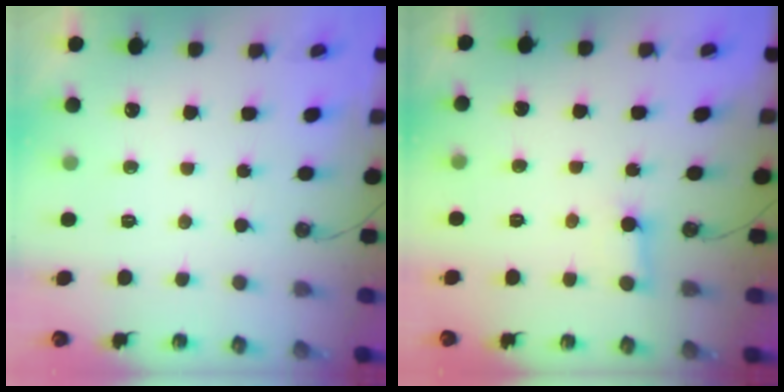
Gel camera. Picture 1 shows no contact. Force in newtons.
{"total": 2.7, "press": 2.7, "slide": 0.0}